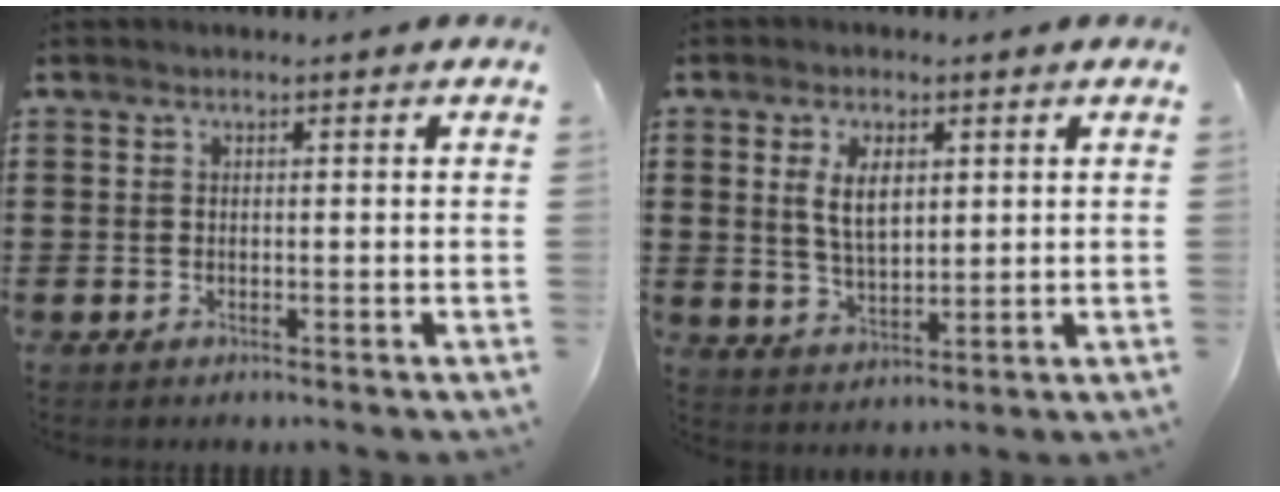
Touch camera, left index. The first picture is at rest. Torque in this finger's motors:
{"motor_torque": [1.23, 0.79, 0.70, 0.18]}